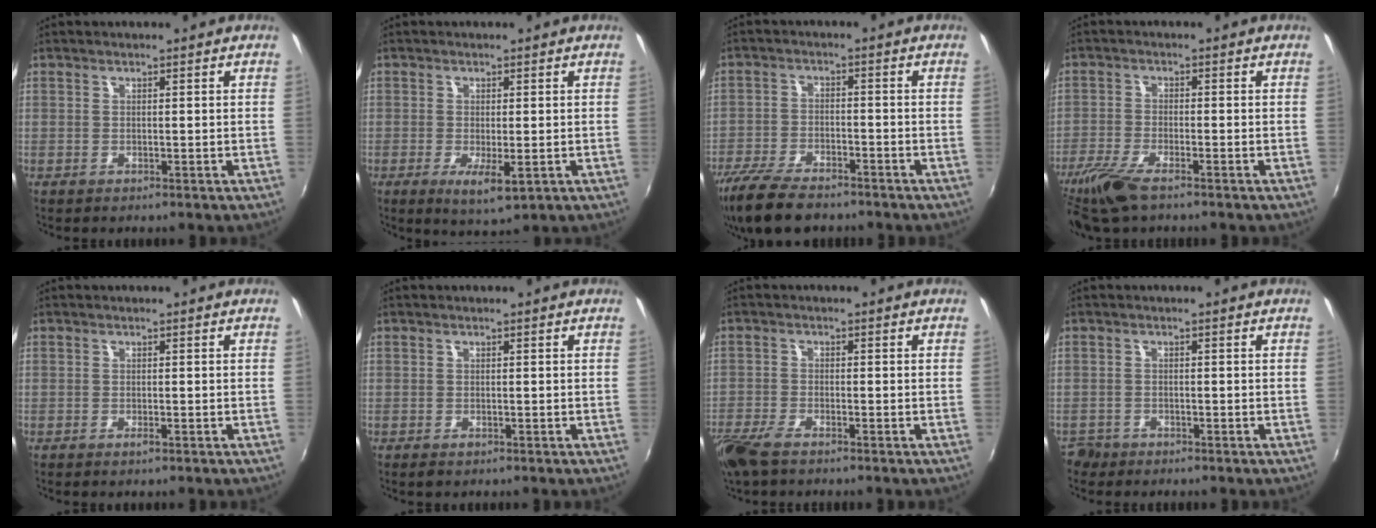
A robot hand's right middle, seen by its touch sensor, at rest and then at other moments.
{"total": 4.8, "force": [-1.5, 1.5, 4.3], "torque": [-0.081, -0.020, -0.021]}
{"total": 13.1, "force": [-10.6, 4.3, 6.5], "torque": [-0.156, -0.030, -0.191]}
{"total": 8.2, "force": [-6.0, 2.1, 5.3], "torque": [-0.135, -0.024, -0.120]}
{"total": 0.7, "force": [-0.5, 0.2, 0.5], "torque": [-0.010, -0.002, -0.010]}
{"total": 0.8, "force": [-0.5, 0.5, 0.3], "torque": [-0.007, -0.004, -0.011]}
{"total": 6.5, "force": [-4.9, 1.9, 3.8], "torque": [-0.105, -0.021, -0.099]}
{"total": 2.5, "force": [-2.0, 1.6, 0.2], "torque": [-0.012, 0.000, -0.039]}